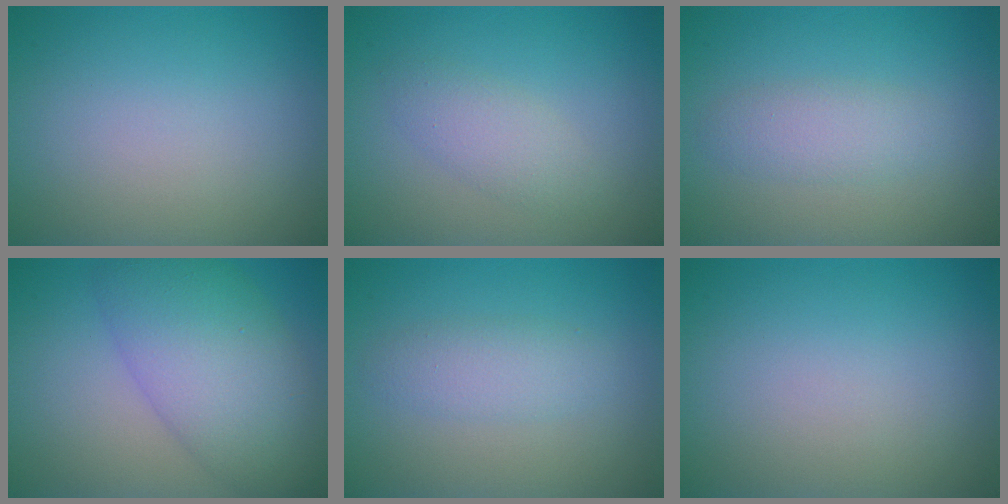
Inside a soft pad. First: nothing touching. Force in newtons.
{"total": 2.2, "press": 2.2, "slide": 0.0}
{"total": 2.3, "press": 2.3, "slide": 0.0}
{"total": 8.2, "press": 8.2, "slide": 0.2}
{"total": 2.3, "press": 2.3, "slide": 0.1}
{"total": 0.0}